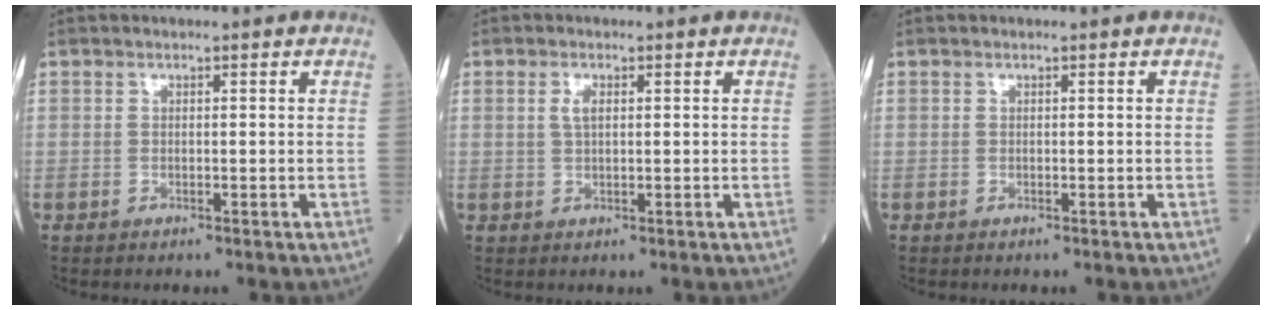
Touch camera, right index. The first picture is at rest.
{"total": 1.8, "force": [0.6, 0.6, 1.6], "torque": [-0.036, 0.002, 0.012]}
{"total": 0.0}